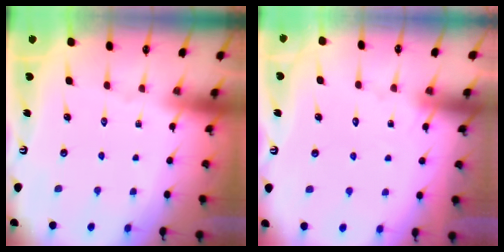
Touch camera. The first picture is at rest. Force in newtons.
{"total": 6.2, "press": 6.1, "slide": 0.4}